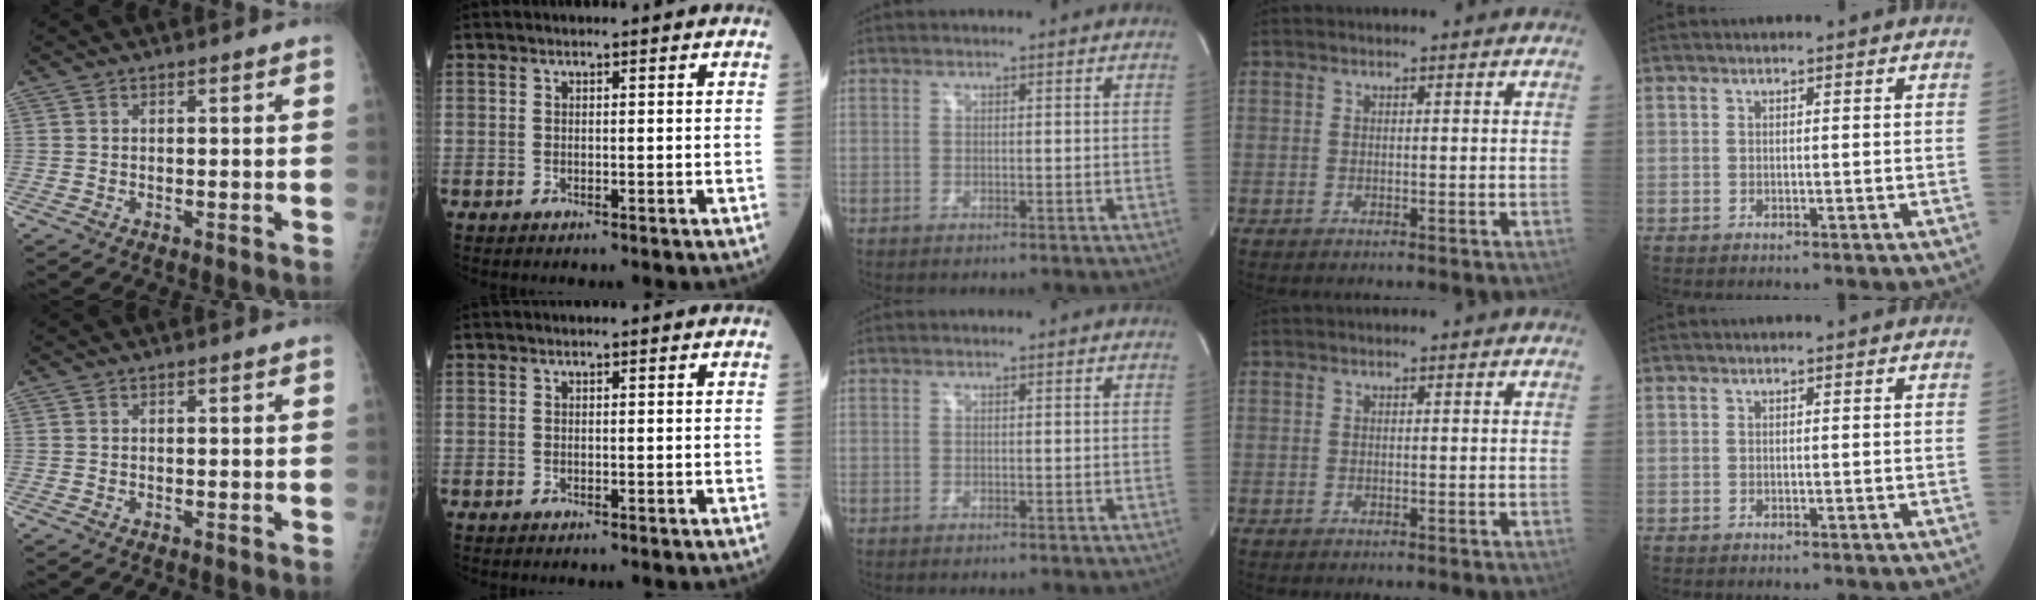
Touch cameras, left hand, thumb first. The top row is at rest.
{}